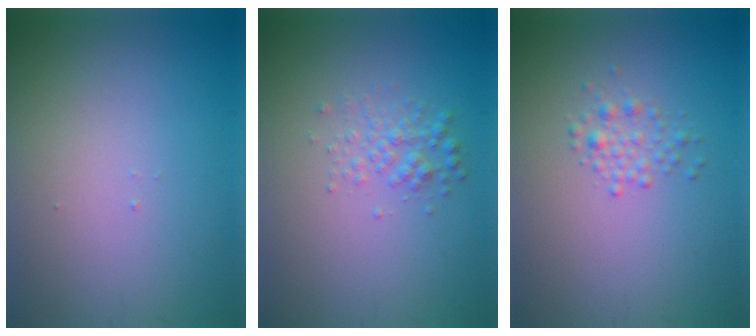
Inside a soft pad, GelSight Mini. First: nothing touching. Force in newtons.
{"total": 1.9, "press": 1.9, "slide": 0.0}
{"total": 2.2, "press": 2.2, "slide": 0.0}